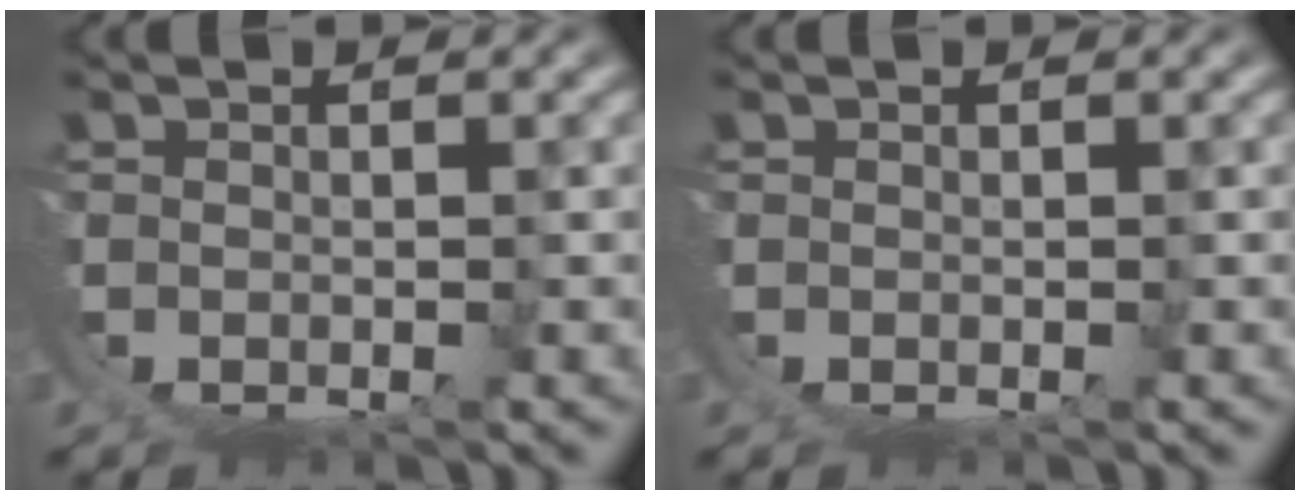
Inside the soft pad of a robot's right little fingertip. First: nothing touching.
{"total": 0.0}